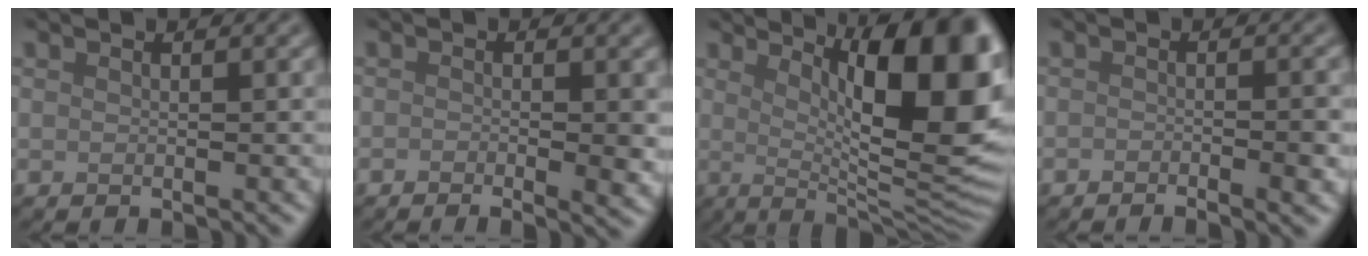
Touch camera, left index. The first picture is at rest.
{"total": 3.1, "force": [-0.9, 1.0, 2.8], "torque": [-0.041, -0.008, -0.015]}
{"total": 14.2, "force": [3.3, 4.0, 13.2], "torque": [-0.138, -0.002, 0.053]}
{"total": 2.9, "force": [-1.5, 0.7, 2.3], "torque": [-0.035, -0.001, -0.025]}